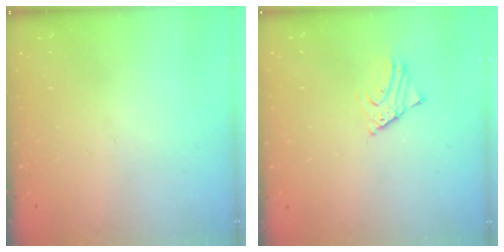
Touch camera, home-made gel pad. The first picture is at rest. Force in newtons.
{"total": 3.0, "press": 3.0, "slide": 0.3}